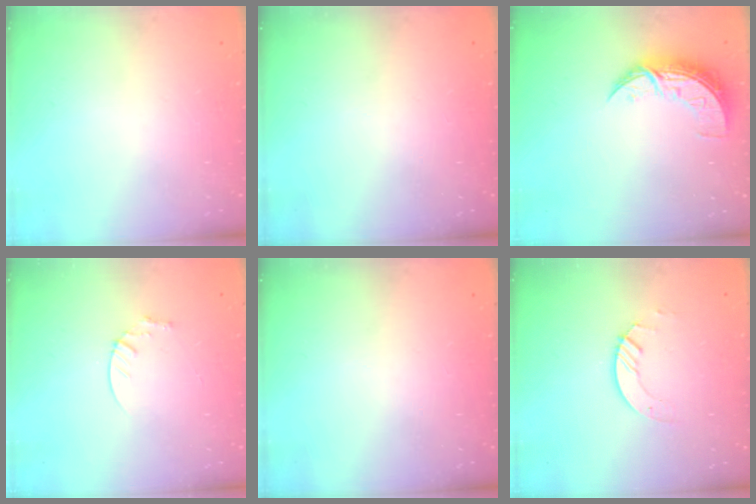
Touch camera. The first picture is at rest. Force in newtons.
{"total": 0.0}
{"total": 9.0, "press": 9.0, "slide": 0.5}
{"total": 3.6, "press": 3.6, "slide": 0.4}
{"total": 0.0}
{"total": 2.6, "press": 2.6, "slide": 0.3}